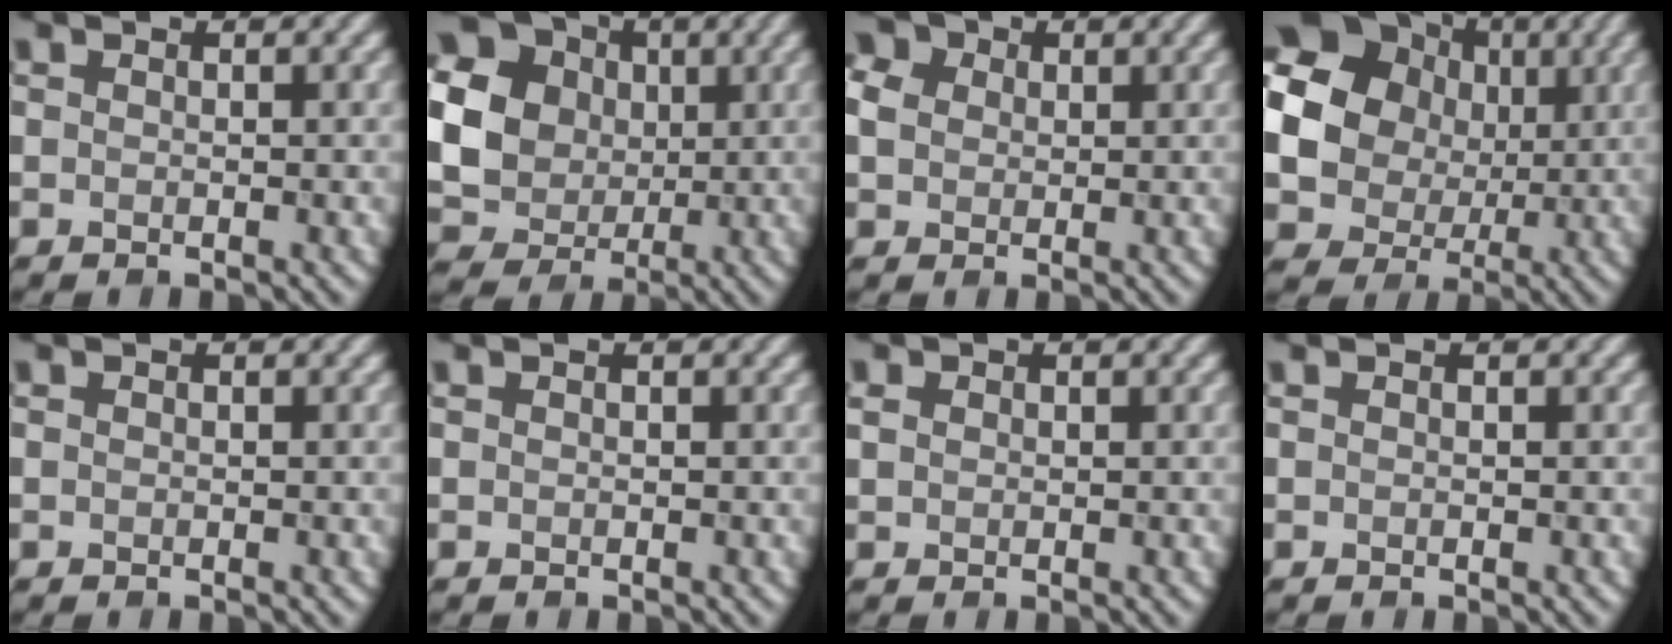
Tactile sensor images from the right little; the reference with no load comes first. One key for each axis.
{"total": 17.7, "fx": 3.4, "fy": 15.9, "fz": 6.9, "tx": -0.214, "ty": 0.012, "tz": 0.048}
{"total": 5.2, "fx": 1.5, "fy": 4.2, "fz": 2.7, "tx": -0.082, "ty": 0.027, "tz": 0.019}
{"total": 18.5, "fx": 4.6, "fy": 16.3, "fz": 7.5, "tx": -0.188, "ty": 0.022, "tz": 0.061}
{"total": 0.0}
{"total": 0.0}
{"total": 1.1, "fx": 0.4, "fy": 0.9, "fz": 0.4, "tx": -0.008, "ty": 0.003, "tz": 0.007}
{"total": 0.0}